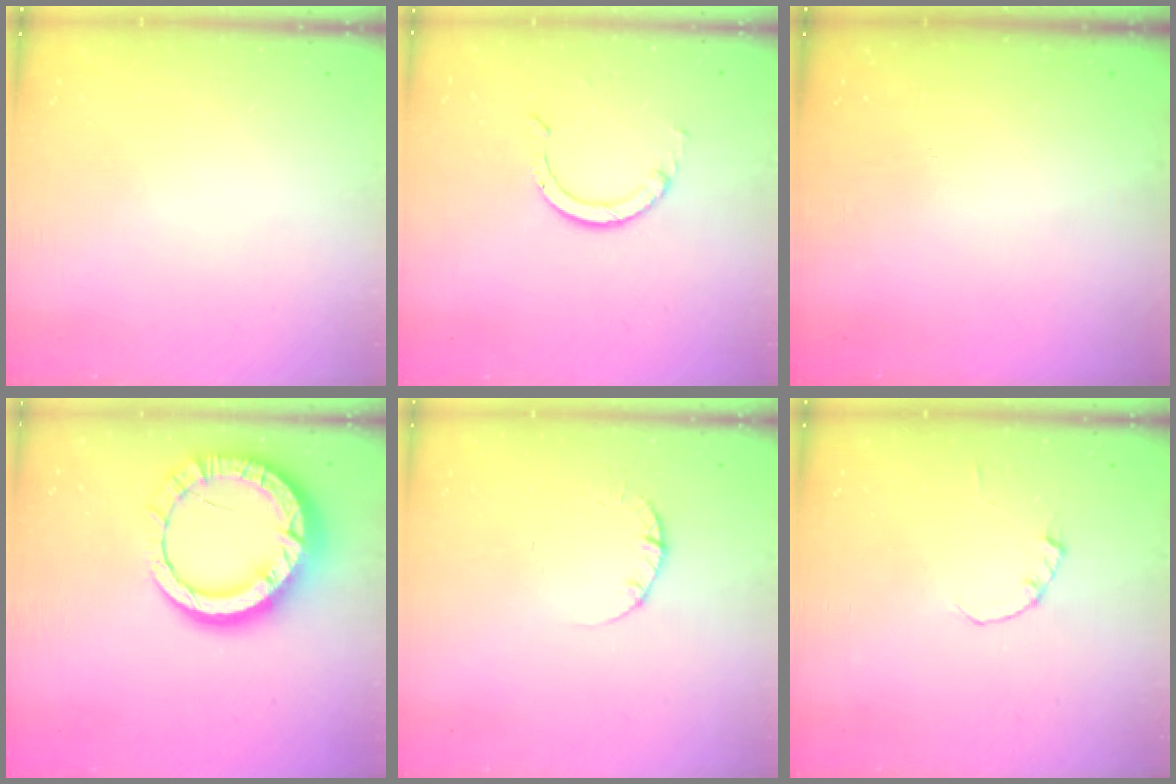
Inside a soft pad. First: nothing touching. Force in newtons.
{"total": 2.8, "press": 2.8, "slide": 0.2}
{"total": 0.0}
{"total": 17.0, "press": 16.9, "slide": 1.6}
{"total": 2.4, "press": 2.4, "slide": 0.3}
{"total": 0.0}